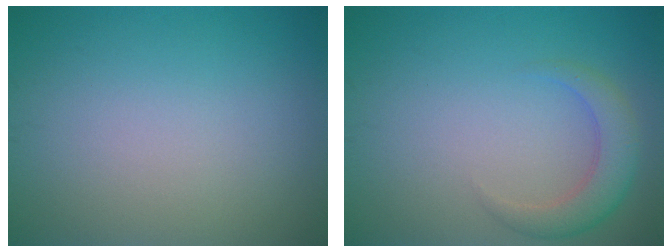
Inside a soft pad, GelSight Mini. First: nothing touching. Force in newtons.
{"total": 3.0, "press": 3.0, "slide": 0.3}